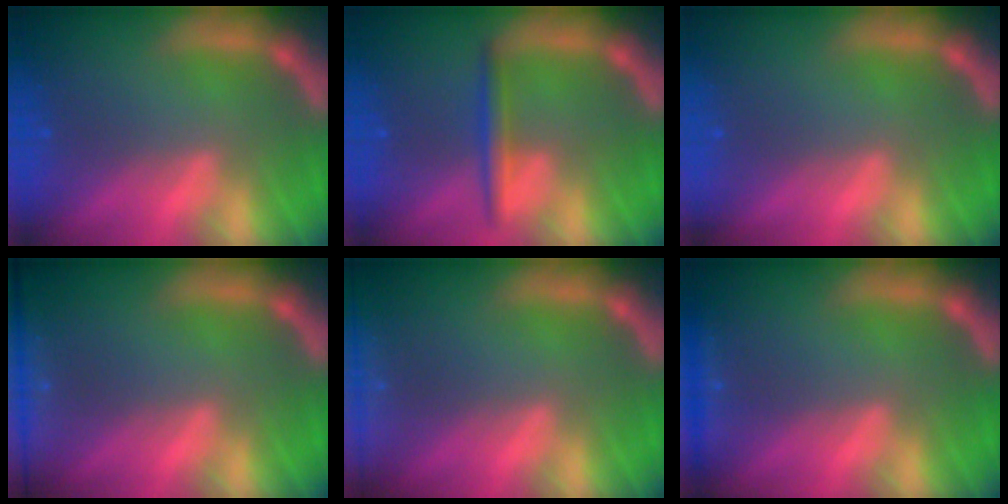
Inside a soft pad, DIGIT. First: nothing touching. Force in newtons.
{"total": 2.5}
{"total": 0.0}
{"total": 6.5}
{"total": 8.5}
{"total": 1.4}